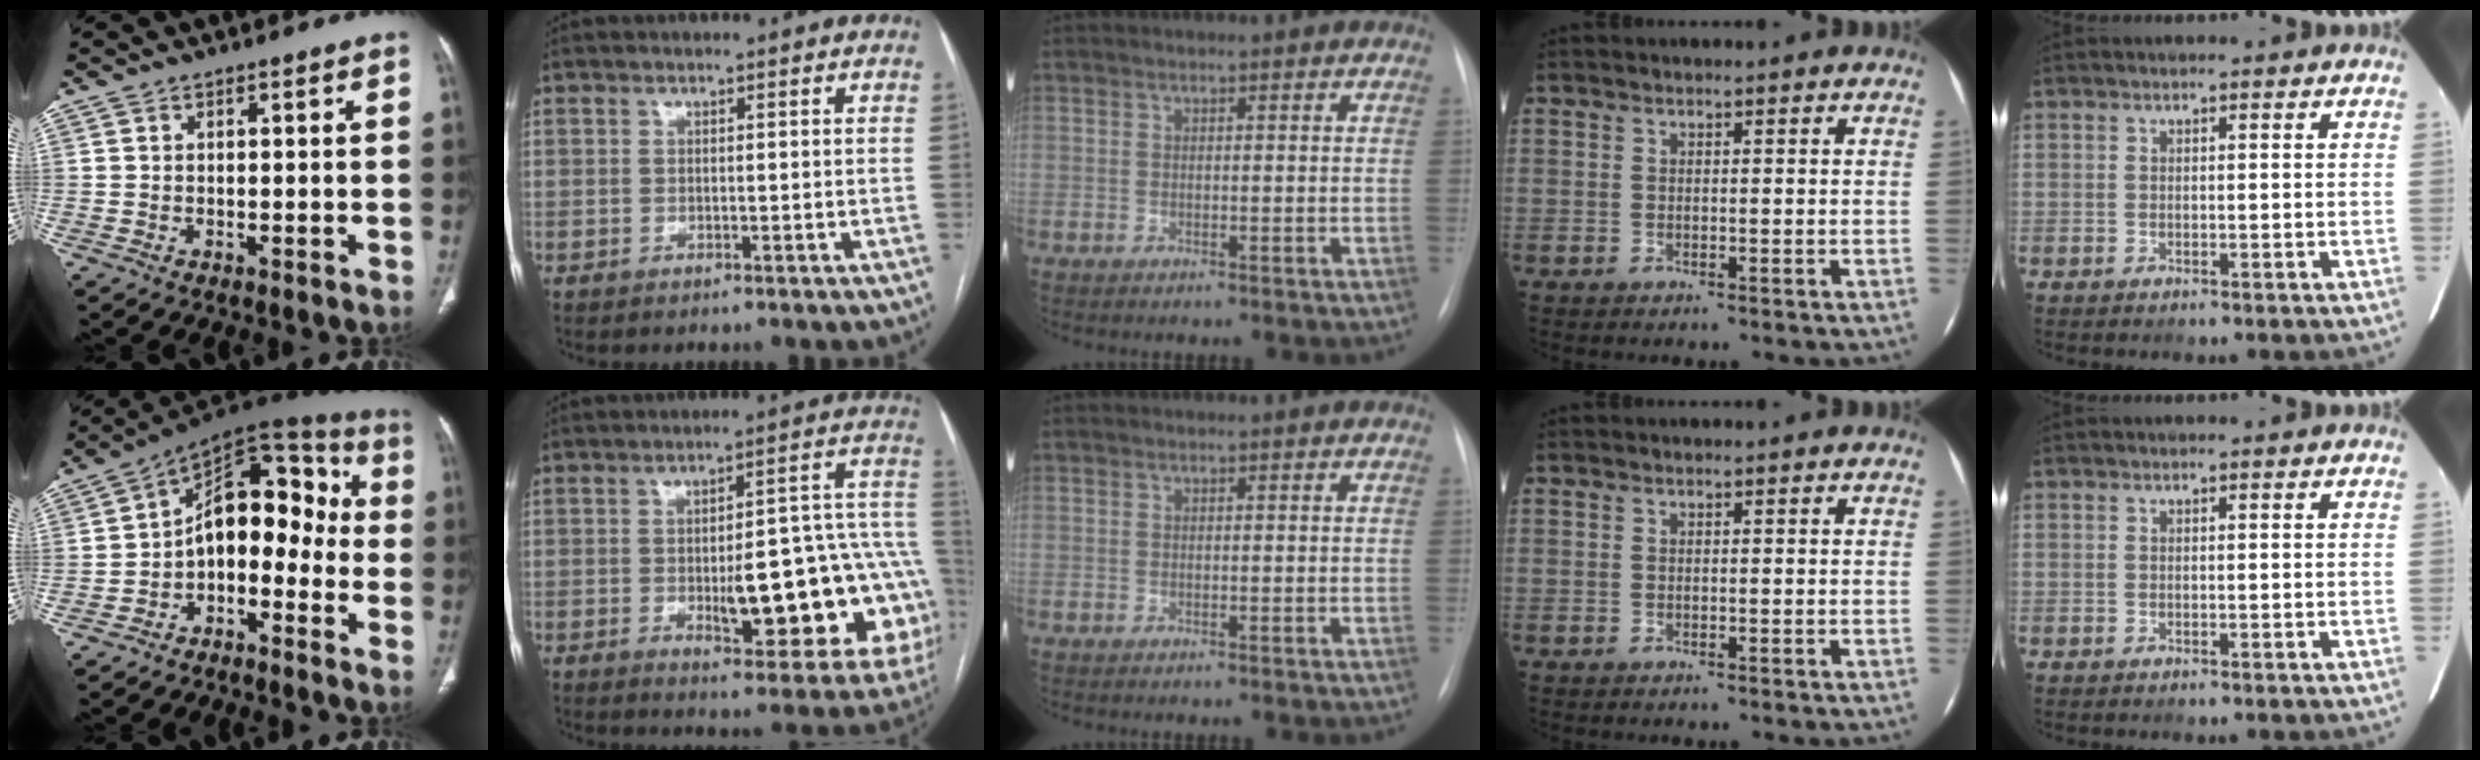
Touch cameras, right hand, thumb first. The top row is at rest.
{"thumb": {"total": 15.0, "force": [-3.1, 9.2, 11.4], "torque": [-0.130, 0.084, -0.061]}, "index": {"total": 20.6, "force": [-4.1, 5.7, 19.4], "torque": [-0.157, 0.034, -0.034]}}